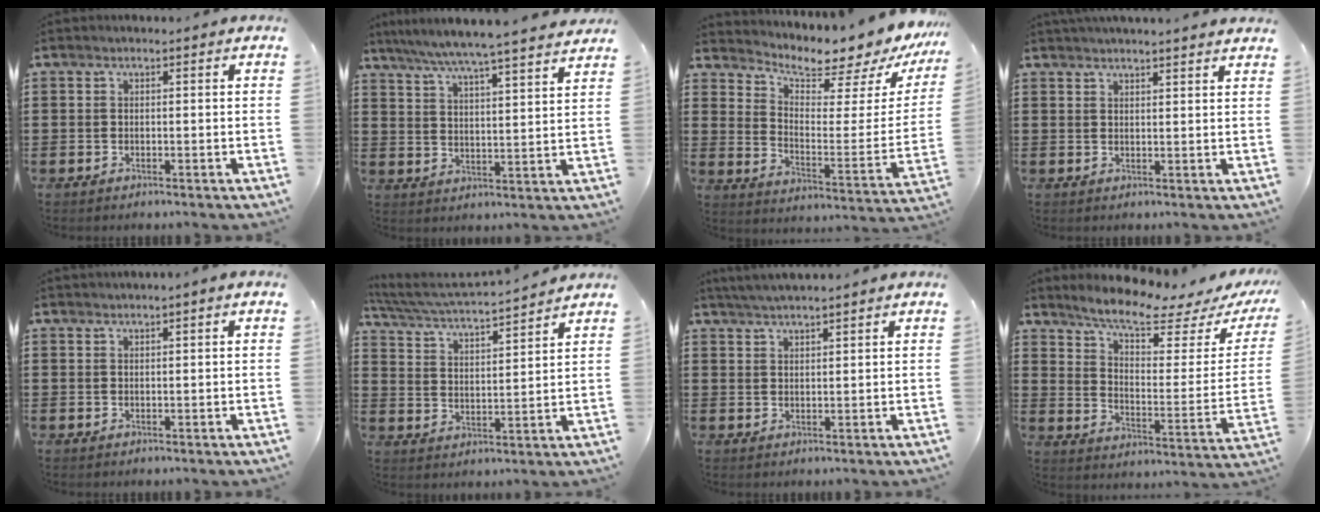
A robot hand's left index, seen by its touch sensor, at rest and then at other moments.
{"total": 5.8, "force": [5.3, -0.7, 2.4], "torque": [-0.068, -0.036, 0.087]}
{"total": 6.3, "force": [5.9, 1.5, 1.8], "torque": [-0.047, -0.060, 0.093]}
{"total": 2.1, "force": [2.1, -0.3, 0.3], "torque": [-0.010, -0.003, 0.040]}
{"total": 0.7, "force": [0.6, -0.2, 0.4], "torque": [-0.007, -0.002, 0.012]}
{"total": 4.1, "force": [3.9, -0.1, 1.2], "torque": [-0.046, -0.033, 0.061]}
{"total": 2.5, "force": [2.4, -0.3, 0.6], "torque": [-0.017, 0.000, 0.045]}
{"total": 8.2, "force": [6.9, 1.0, 4.4], "torque": [-0.097, -0.039, 0.117]}